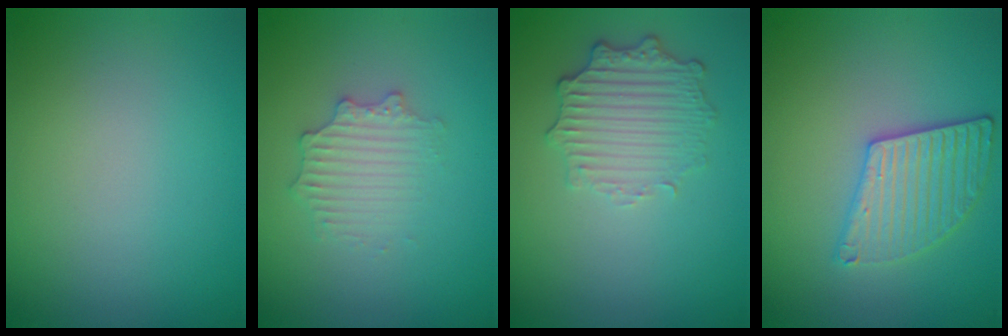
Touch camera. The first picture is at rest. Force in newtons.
{"total": 2.6, "press": 2.6, "slide": 0.4}
{"total": 2.9, "press": 2.4, "slide": 1.6}
{"total": 3.7, "press": 3.4, "slide": 1.4}